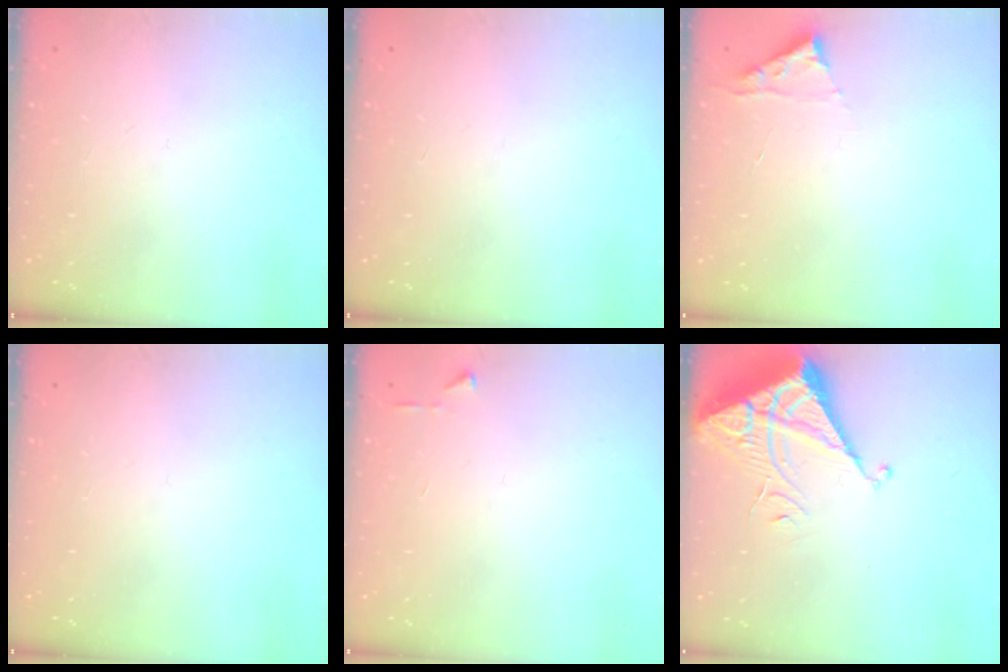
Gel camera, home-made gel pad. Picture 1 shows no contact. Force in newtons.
{"total": 0.0}
{"total": 2.8, "press": 2.8, "slide": 0.3}
{"total": 0.0}
{"total": 3.9, "press": 3.9, "slide": 0.5}
{"total": 7.0, "press": 7.0, "slide": 0.6}